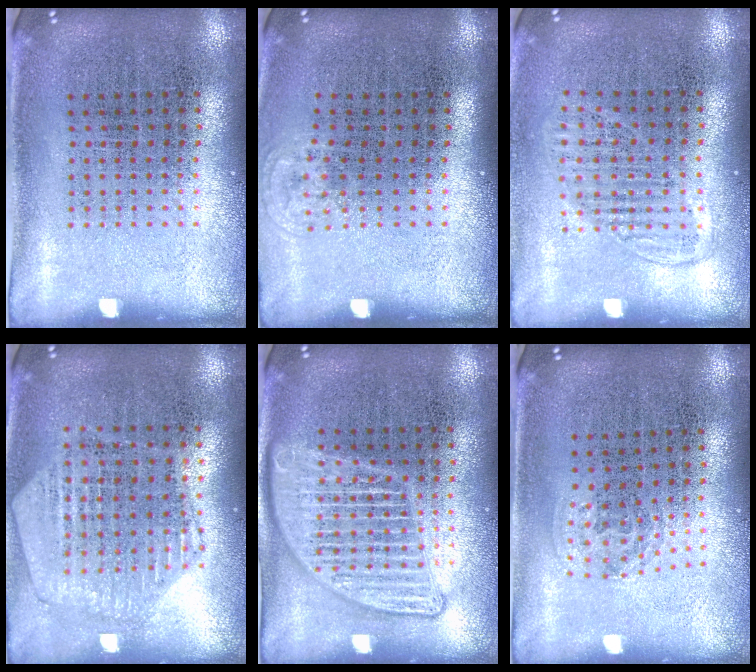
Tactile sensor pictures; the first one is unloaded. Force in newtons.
{"total": 0.6, "press": 0.5, "slide": 0.3}
{"total": 1.3, "press": 1.2, "slide": 0.6}
{"total": 1.1, "press": 1.1, "slide": 0.2}
{"total": 2.1, "press": 2.1, "slide": 0.2}
{"total": 1.0, "press": 0.6, "slide": 0.8}